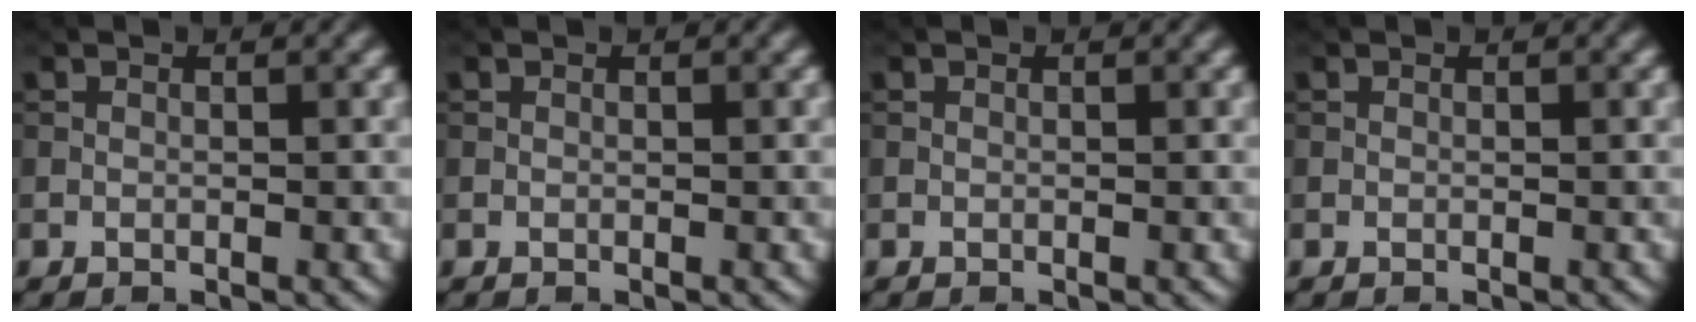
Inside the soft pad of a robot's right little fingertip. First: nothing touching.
{"total": 0.0}
{"total": 0.0}
{"total": 0.0}